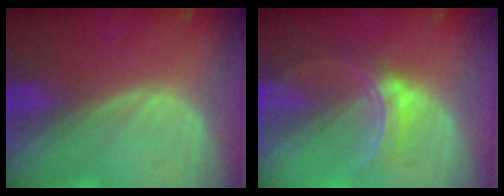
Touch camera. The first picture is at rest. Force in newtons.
{"total": 5.9, "press": 5.7, "slide": 1.6}